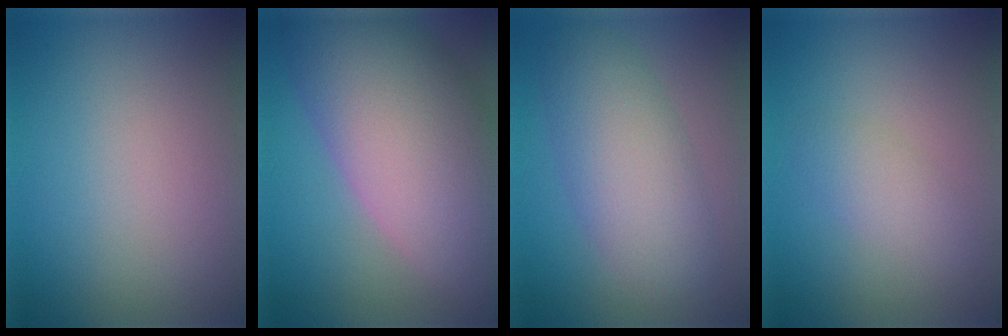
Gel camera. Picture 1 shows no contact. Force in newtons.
{"total": 13.2, "press": 13.1, "slide": 1.2}
{"total": 6.1, "press": 6.1, "slide": 0.2}
{"total": 1.8, "press": 1.8, "slide": 0.0}